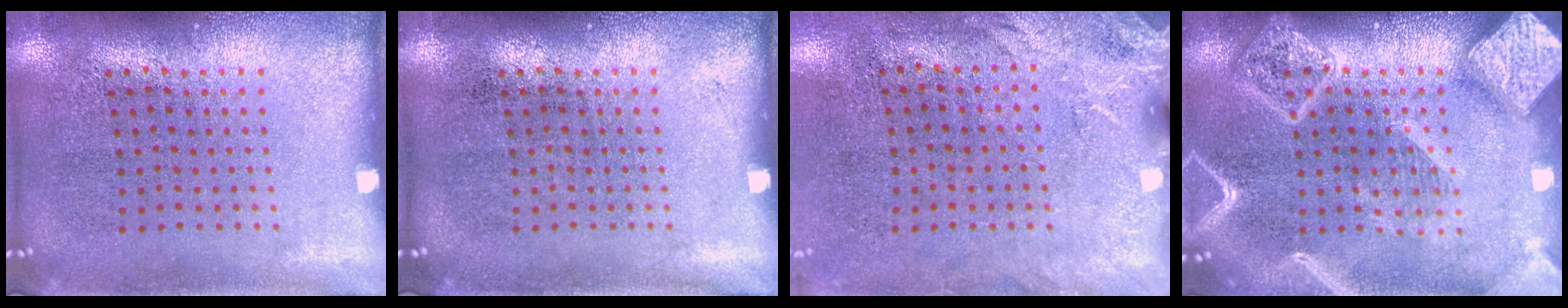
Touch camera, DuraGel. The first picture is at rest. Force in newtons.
{"total": 0.0}
{"total": 2.6, "press": 2.0, "slide": 1.6}
{"total": 3.2, "press": 3.2, "slide": 0.4}